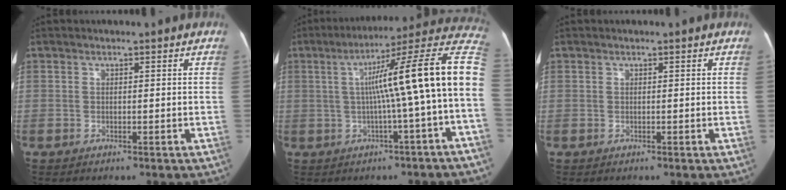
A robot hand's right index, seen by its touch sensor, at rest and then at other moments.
{"total": 17.0, "force": [0.5, -1.1, 17.0], "torque": [-0.231, 0.038, -0.002]}
{"total": 0.0}